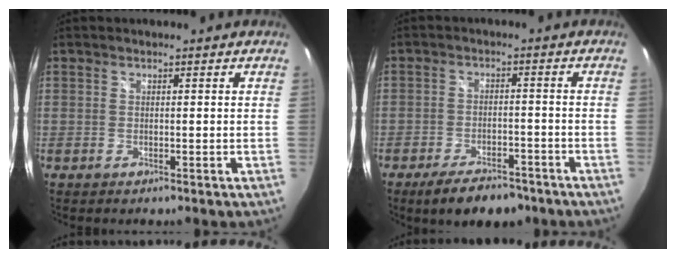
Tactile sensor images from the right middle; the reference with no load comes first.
{"total": 9.0, "force": [-6.8, 3.6, 4.7], "torque": [-0.100, -0.002, -0.101]}